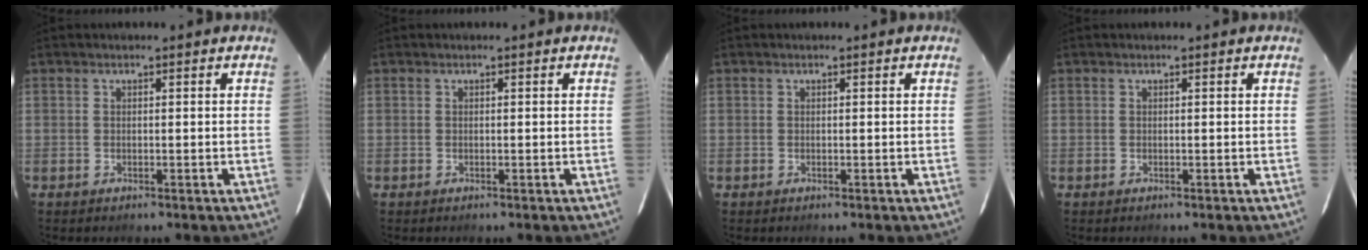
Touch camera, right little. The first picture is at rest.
{"total": 0.0}
{"total": 0.0}
{"total": 0.0}